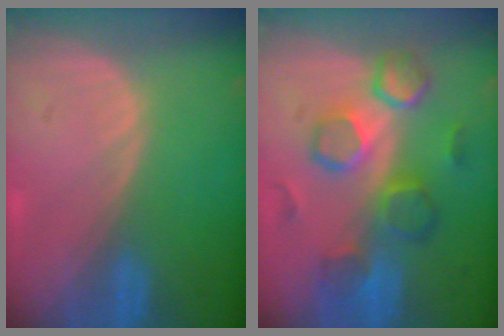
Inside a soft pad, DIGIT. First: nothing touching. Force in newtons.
{"total": 9.0, "press": 8.8, "slide": 1.8}